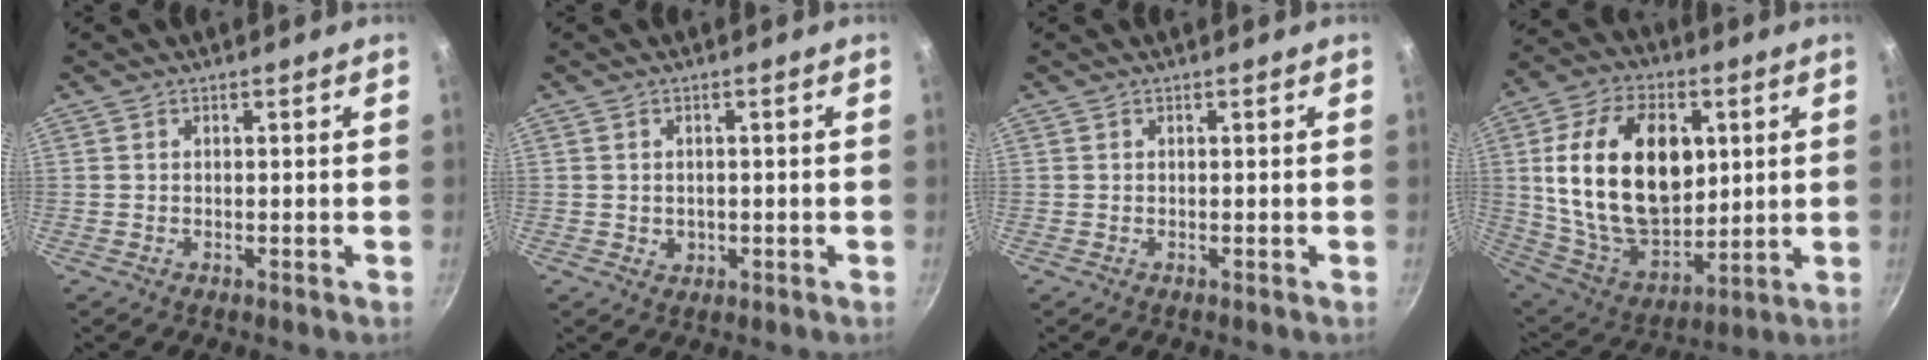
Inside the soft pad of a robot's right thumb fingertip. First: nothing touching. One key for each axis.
{"total": 1.9, "fx": -0.2, "fy": 1.6, "fz": 0.9, "tx": -0.013, "ty": 0.001, "tz": 0.002}
{"total": 0.0}
{"total": 25.2, "fx": 4.6, "fy": 16.2, "fz": 18.7, "tx": -0.310, "ty": -0.014, "tz": 0.091}